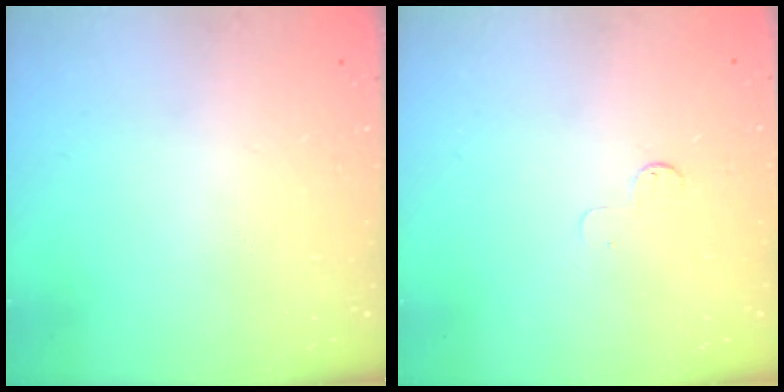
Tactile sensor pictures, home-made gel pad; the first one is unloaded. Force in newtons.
{"total": 2.6, "press": 2.6, "slide": 0.3}